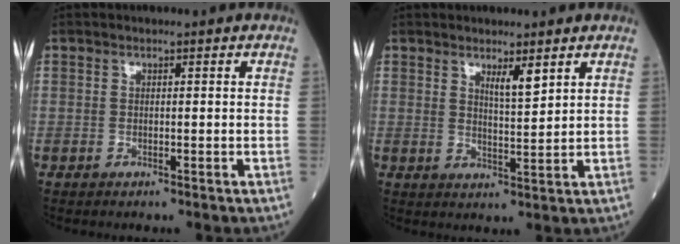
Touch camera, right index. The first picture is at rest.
{"total": 3.2, "force": [2.2, 0.2, 2.3], "torque": [-0.043, -0.009, 0.040]}